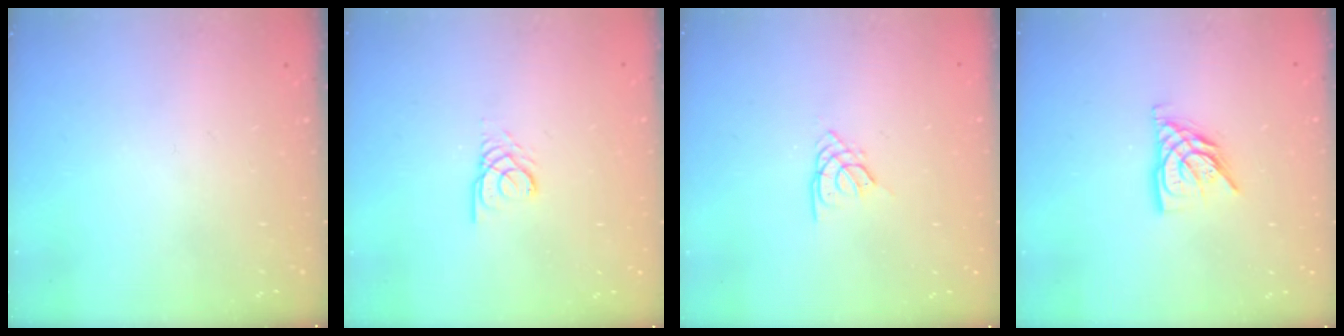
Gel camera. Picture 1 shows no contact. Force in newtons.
{"total": 2.3, "press": 2.3, "slide": 0.1}
{"total": 2.6, "press": 2.6, "slide": 0.5}
{"total": 8.9, "press": 8.8, "slide": 1.3}